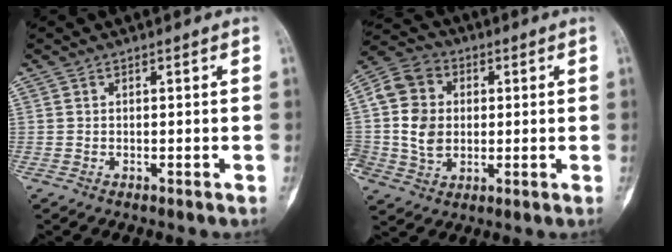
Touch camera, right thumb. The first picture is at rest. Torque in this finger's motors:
{"motor_torque": [1.87, 2.00, 0.81, -0.66, 0.13]}